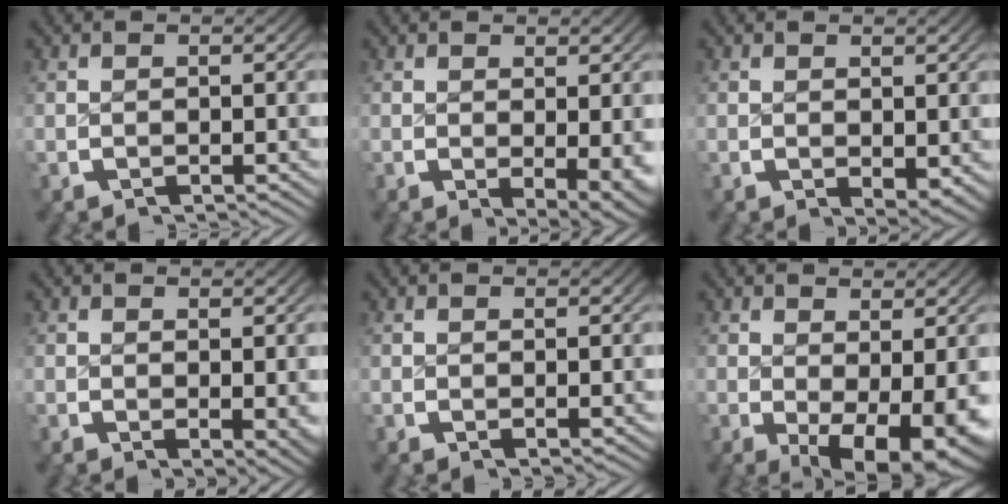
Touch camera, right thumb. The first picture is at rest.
{"total": 3.2, "force": [-0.3, 1.3, 2.9], "torque": [-0.037, -0.021, 0.008]}
{"total": 2.0, "force": [0.3, 1.2, 1.5], "torque": [-0.017, -0.011, 0.013]}
{"total": 2.3, "force": [0.2, 1.0, 2.0], "torque": [-0.022, -0.011, 0.011]}
{"total": 0.8, "force": [0.5, 0.2, 0.5], "torque": [-0.005, -0.004, 0.012]}
{"total": 8.0, "force": [-2.1, 4.4, 6.3], "torque": [-0.100, -0.044, -0.009]}